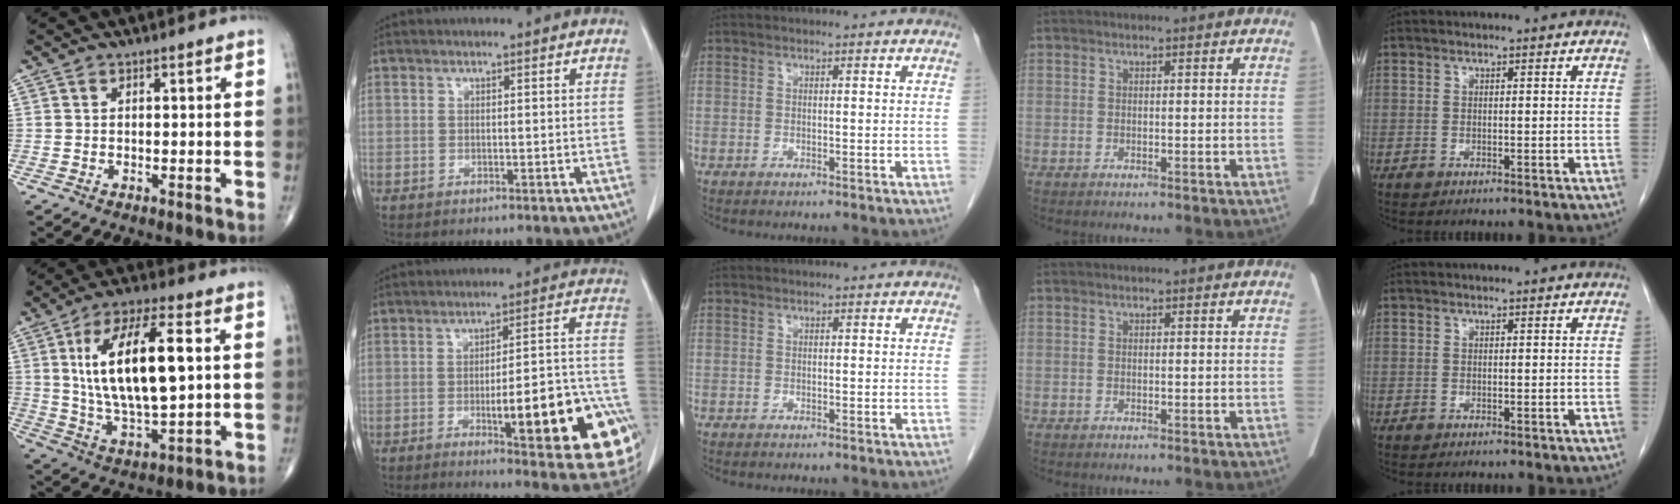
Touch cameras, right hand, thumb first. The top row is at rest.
{"thumb": {"total": 19.3, "force": [3.6, 7.2, 17.5], "torque": [-0.310, -0.006, 0.068]}, "index": {"total": 21.1, "force": [-6.7, 3.8, 19.6], "torque": [-0.161, 0.022, -0.071]}}